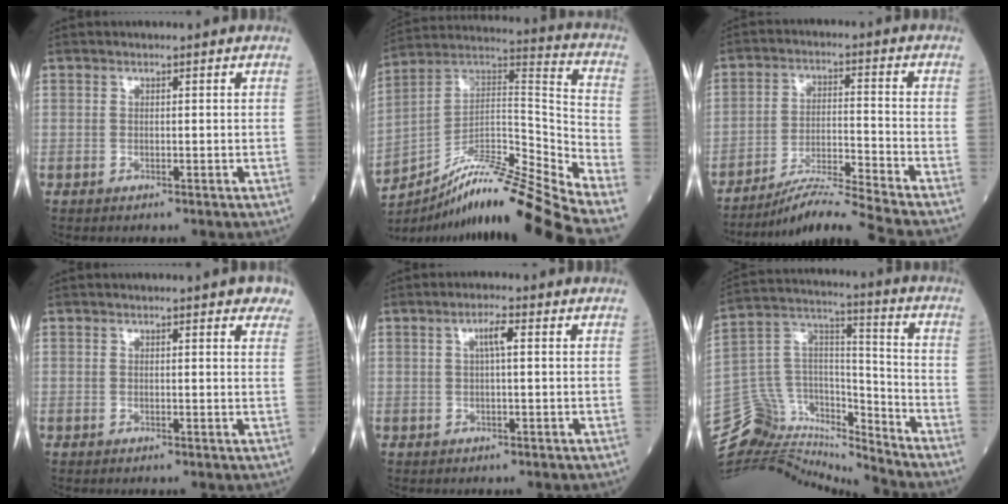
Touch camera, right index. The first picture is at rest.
{"total": 20.7, "force": [-17.3, -2.1, 11.2], "torque": [-0.189, 0.025, -0.306]}
{"total": 12.1, "force": [-11.0, -2.6, 4.2], "torque": [-0.063, -0.009, -0.188]}
{"total": 4.3, "force": [3.1, 1.0, 2.8], "torque": [-0.026, 0.005, 0.022]}
{"total": 2.8, "force": [0.7, 0.2, 2.7], "torque": [-0.049, 0.005, 0.012]}
{"total": 17.4, "force": [-16.9, 3.9, 1.5], "torque": [-0.038, 0.091, -0.289]}